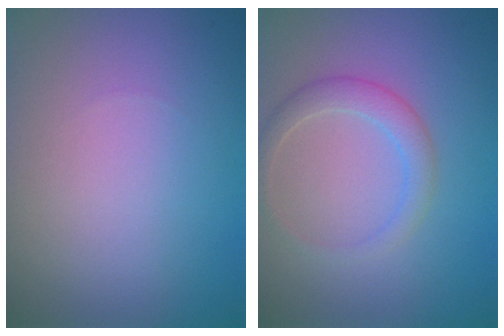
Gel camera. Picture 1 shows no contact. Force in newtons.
{"total": 2.2, "press": 2.2, "slide": 0.1}